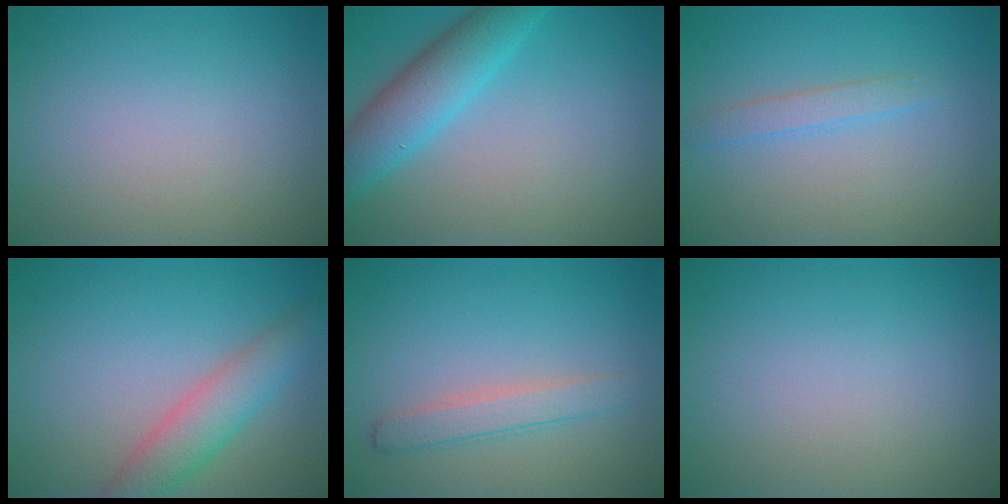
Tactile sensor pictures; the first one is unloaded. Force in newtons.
{"total": 5.3, "press": 5.3, "slide": 0.2}
{"total": 1.5, "press": 1.5, "slide": 0.0}
{"total": 4.1, "press": 4.1, "slide": 0.2}
{"total": 2.2, "press": 2.2, "slide": 0.1}
{"total": 0.0}